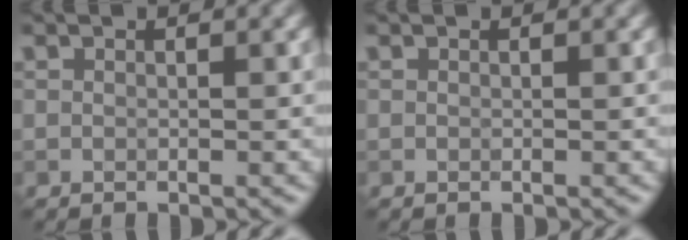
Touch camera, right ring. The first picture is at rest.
{"total": 0.0}